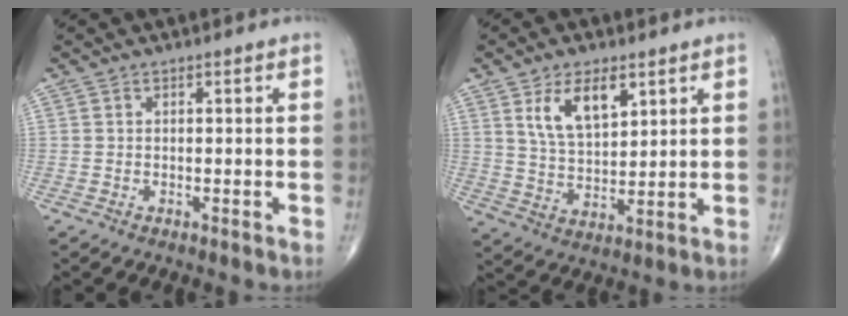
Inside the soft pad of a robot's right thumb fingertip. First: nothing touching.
{"total": 9.6, "force": [4.6, 4.7, 7.0], "torque": [-0.109, -0.024, 0.092]}